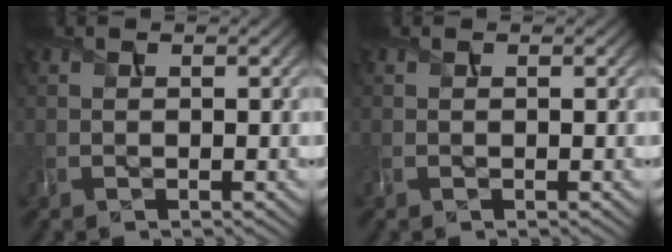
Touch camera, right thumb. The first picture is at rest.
{"total": 0.0}